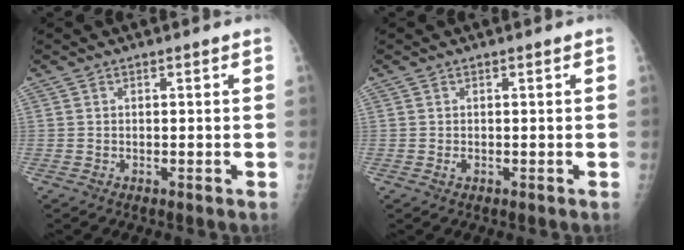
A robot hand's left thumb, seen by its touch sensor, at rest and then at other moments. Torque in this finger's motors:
{"motor_torque": [-0.02, 0.00, 0.05, -0.04, 0.00]}